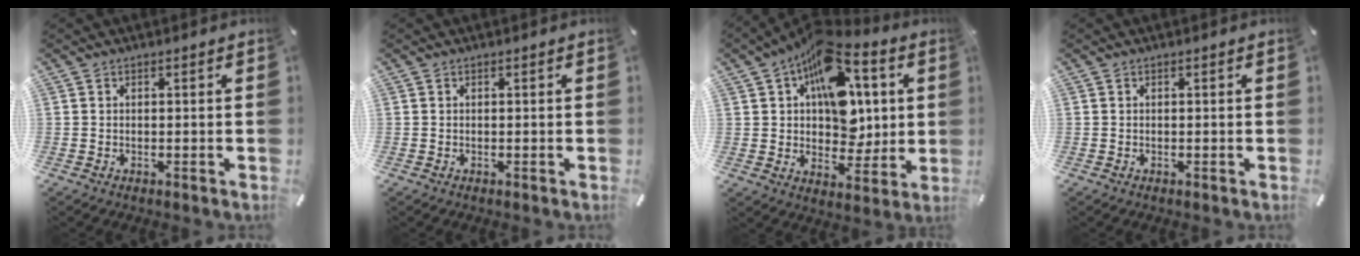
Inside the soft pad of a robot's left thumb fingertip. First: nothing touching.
{"total": 0.0}
{"total": 16.4, "force": [5.5, 11.0, 10.8], "torque": [-0.152, -0.034, 0.100]}
{"total": 0.0}